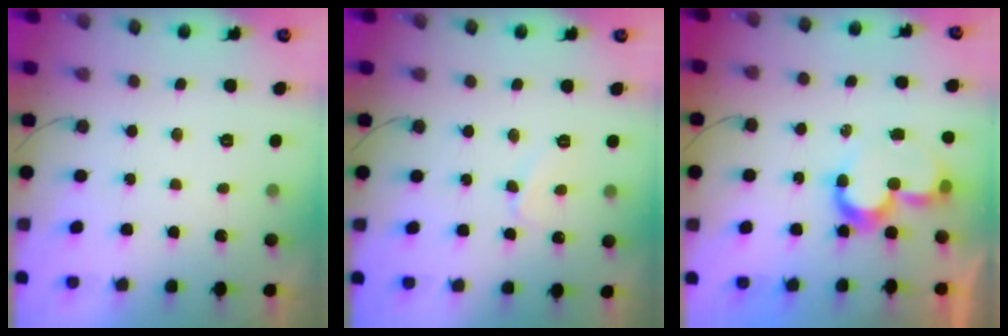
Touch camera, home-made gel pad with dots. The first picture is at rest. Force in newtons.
{"total": 4.9, "press": 4.8, "slide": 0.3}
{"total": 8.7, "press": 8.7, "slide": 0.1}